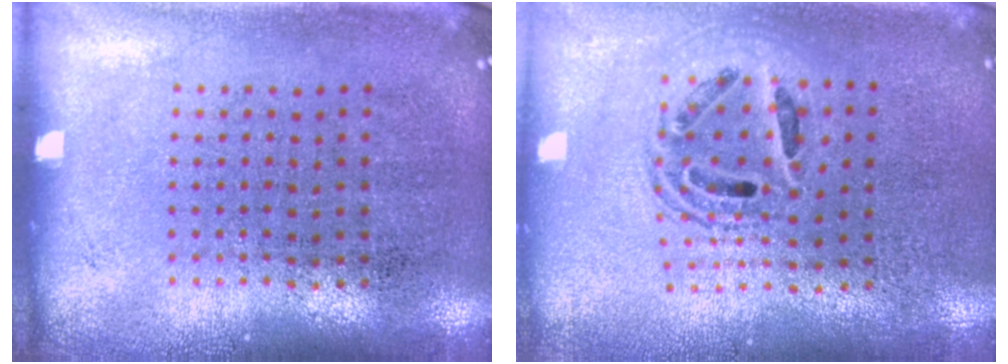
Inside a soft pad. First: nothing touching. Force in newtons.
{"total": 1.6, "press": 1.4, "slide": 0.8}